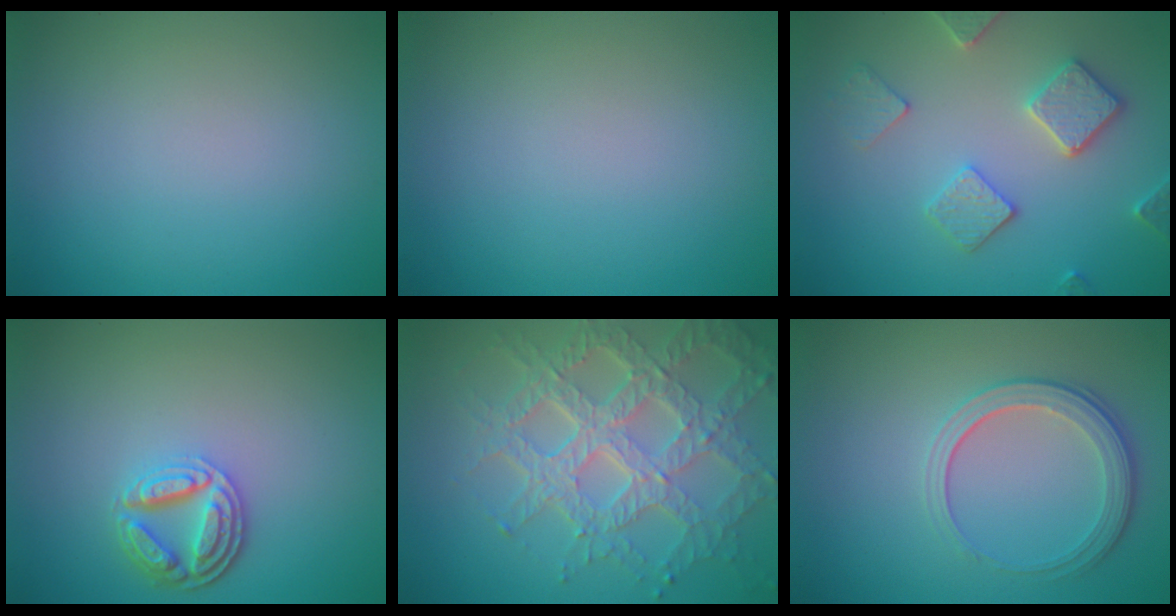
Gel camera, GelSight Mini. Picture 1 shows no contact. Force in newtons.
{"total": 0.0}
{"total": 3.7, "press": 3.6, "slide": 0.8}
{"total": 4.0, "press": 3.2, "slide": 2.5}
{"total": 7.9, "press": 5.6, "slide": 5.5}
{"total": 3.7, "press": 2.8, "slide": 2.3}